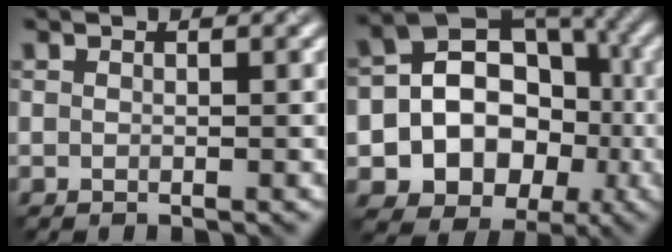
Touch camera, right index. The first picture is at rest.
{"total": 12.6, "force": [-2.2, 11.0, 5.8], "torque": [-0.091, 0.016, -0.052]}